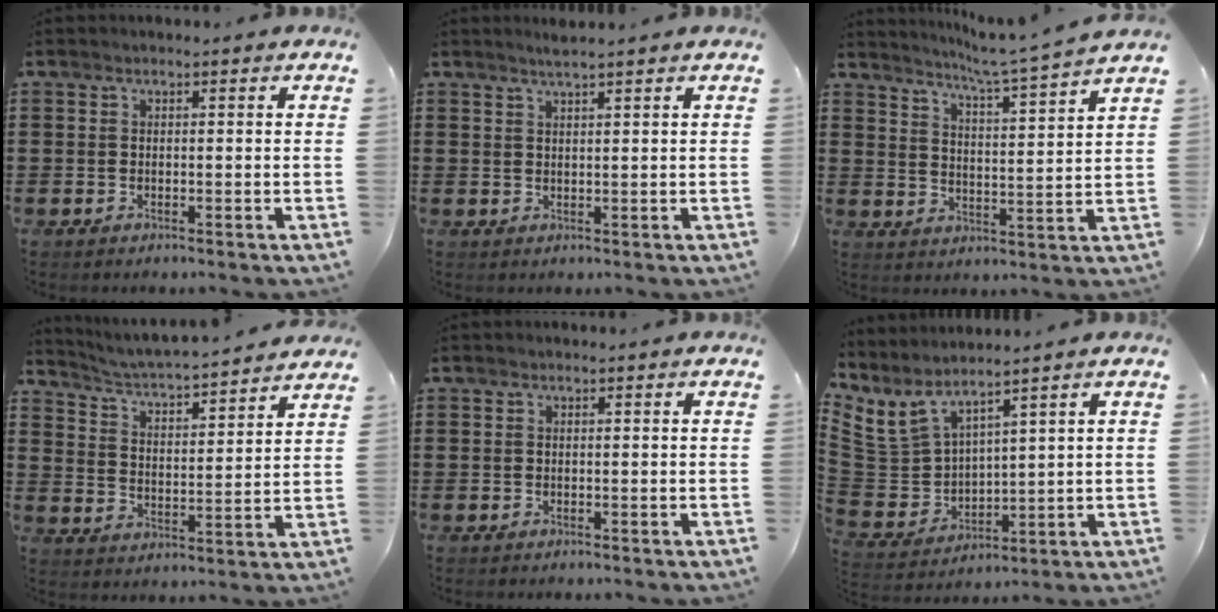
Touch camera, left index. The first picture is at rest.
{"total": 1.7, "force": [1.5, -0.3, 0.7], "torque": [-0.015, 0.000, 0.029]}
{"total": 5.6, "force": [5.1, -1.1, 2.1], "torque": [-0.062, -0.038, 0.082]}
{"total": 3.9, "force": [3.9, -0.2, 0.5], "torque": [-0.031, -0.037, 0.059]}
{"total": 0.0}
{"total": 6.0, "force": [4.7, 2.6, 2.8], "torque": [-0.097, -0.032, 0.078]}